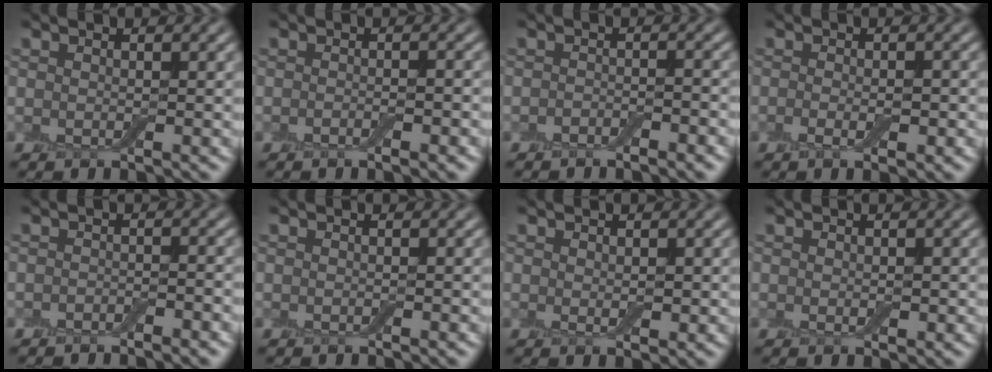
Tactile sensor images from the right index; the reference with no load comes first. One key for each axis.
{"total": 1.8, "fx": -0.9, "fy": 0.4, "fz": 1.5, "tx": -0.017, "ty": 0.002, "tz": -0.013}
{"total": 1.6, "fx": -1.2, "fy": 0.5, "fz": 1.0, "tx": -0.015, "ty": 0.002, "tz": -0.020}
{"total": 2.1, "fx": -0.7, "fy": 0.6, "fz": 1.9, "tx": -0.033, "ty": -0.003, "tz": -0.014}
{"total": 1.3, "fx": -1.0, "fy": 0.4, "fz": 0.8, "tx": -0.012, "ty": 0.001, "tz": -0.018}
{"total": 0.0}
{"total": 1.0, "fx": 0.3, "fy": 0.5, "fz": 0.8, "tx": -0.013, "ty": -0.003, "tz": 0.006}
{"total": 0.6, "fx": 0.0, "fy": 0.4, "fz": 0.5, "tx": -0.006, "ty": 0.000, "tz": 0.001}